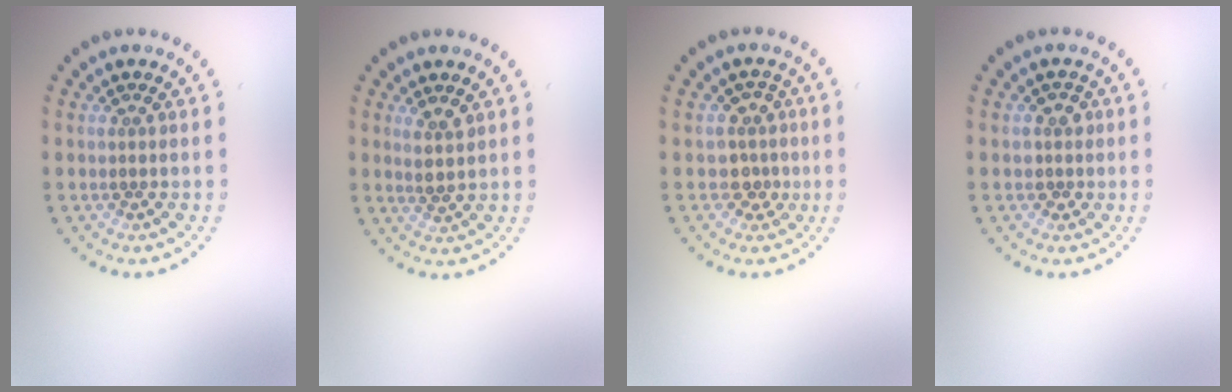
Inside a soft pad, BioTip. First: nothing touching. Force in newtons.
{"total": 1.7, "press": 1.4, "slide": 0.9}
{"total": 2.2, "press": 1.7, "slide": 1.4}
{"total": 1.5, "press": 1.2, "slide": 0.9}